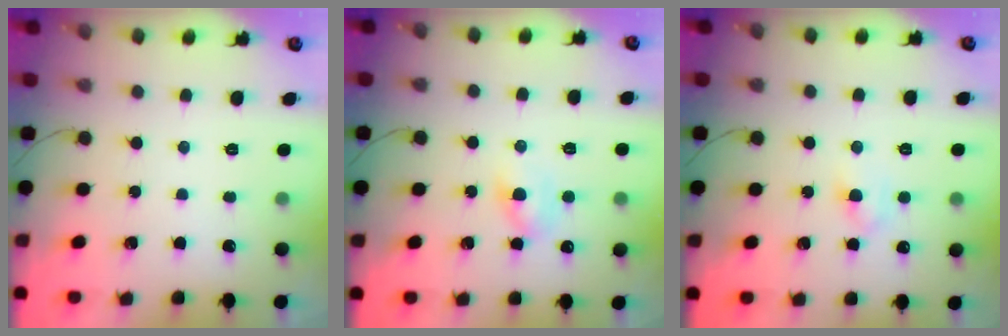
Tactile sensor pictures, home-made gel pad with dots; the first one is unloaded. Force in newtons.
{"total": 3.3, "press": 3.1, "slide": 1.0}
{"total": 3.9, "press": 3.7, "slide": 1.3}